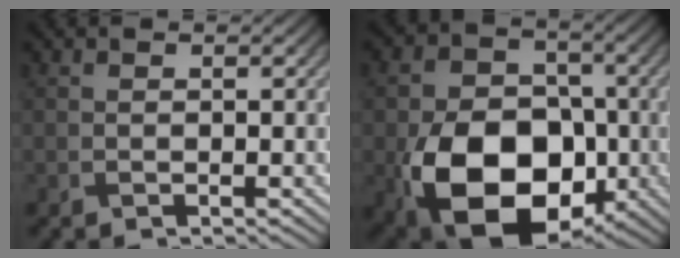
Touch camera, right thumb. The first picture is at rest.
{"total": 16.5, "force": [-5.3, 11.5, 10.6], "torque": [-0.180, -0.049, -0.090]}